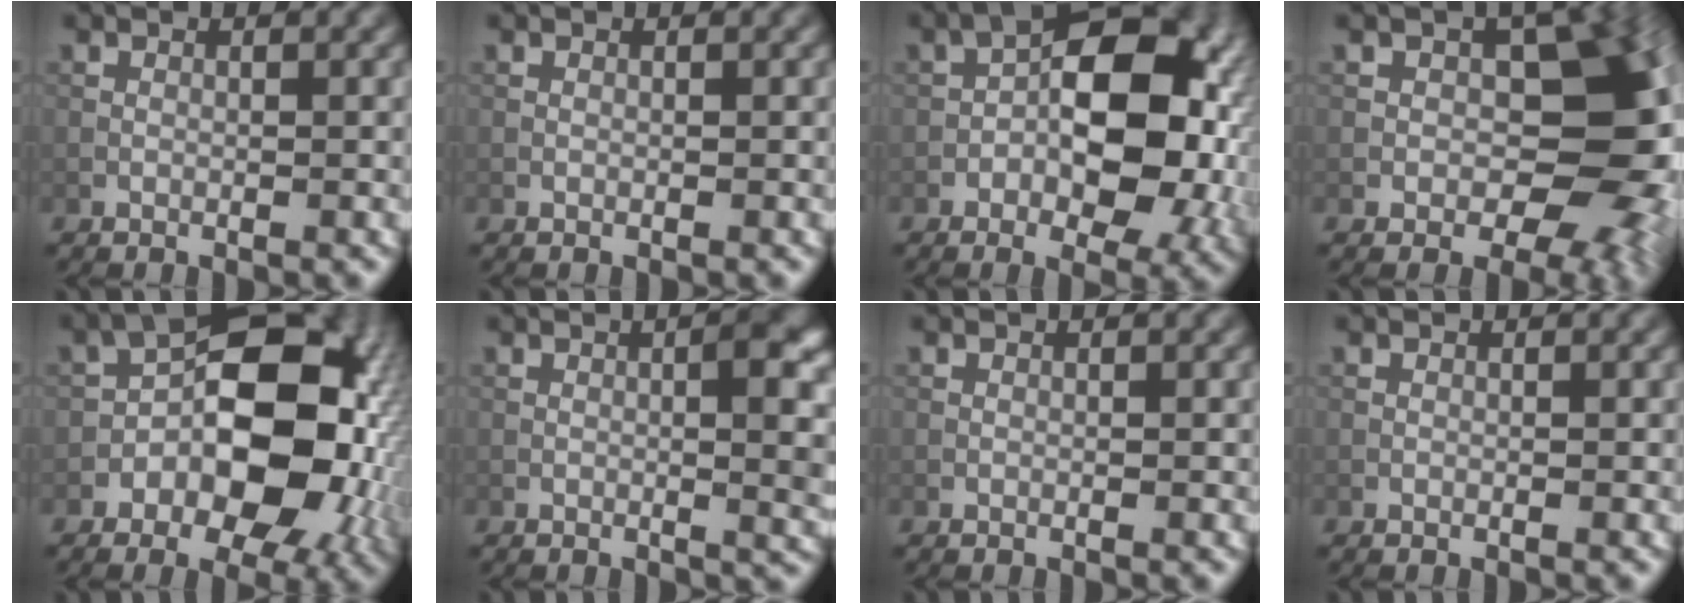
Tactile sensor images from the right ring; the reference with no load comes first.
{"total": 0.0}
{"total": 11.9, "force": [-1.4, 6.8, 9.6], "torque": [-0.113, 0.011, -0.029]}
{"total": 9.6, "force": [-1.4, 6.4, 7.1], "torque": [-0.030, 0.017, -0.029]}
{"total": 13.1, "force": [-2.4, 7.9, 10.1], "torque": [-0.128, 0.003, -0.048]}
{"total": 4.7, "force": [-0.4, 1.8, 4.3], "torque": [-0.053, -0.005, -0.003]}
{"total": 0.0}
{"total": 0.0}